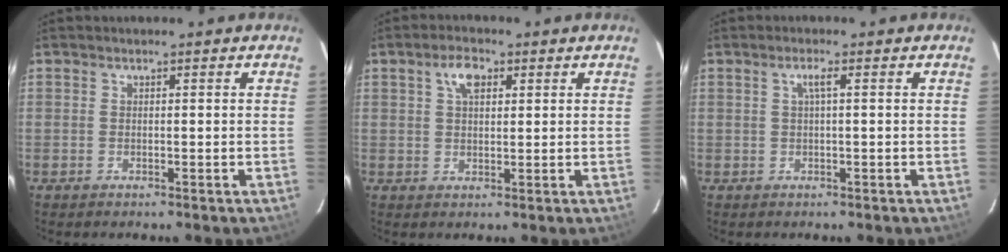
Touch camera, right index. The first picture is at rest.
{"total": 4.2, "force": [1.8, 2.2, 3.0], "torque": [-0.054, 0.012, 0.034]}
{"total": 1.5, "force": [0.3, -0.2, 1.5], "torque": [-0.028, 0.003, 0.005]}